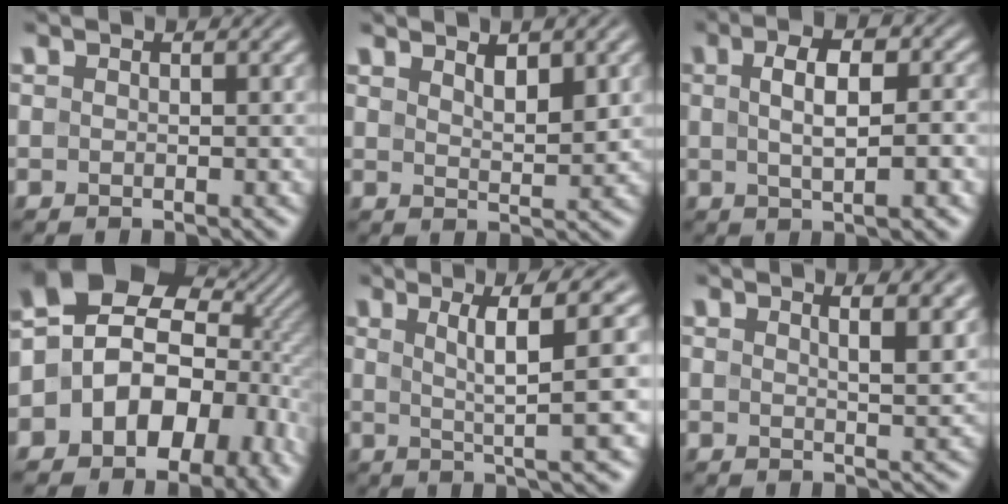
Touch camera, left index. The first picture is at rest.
{"total": 3.1, "force": [1.8, 0.9, 2.4], "torque": [-0.039, -0.002, 0.034]}
{"total": 5.5, "force": [0.5, 2.0, 5.1], "torque": [-0.068, 0.010, 0.004]}
{"total": 16.1, "force": [-2.0, 12.6, 9.9], "torque": [-0.175, 0.004, -0.032]}
{"total": 8.6, "force": [2.2, 1.3, 8.3], "torque": [-0.110, 0.016, 0.037]}
{"total": 5.5, "force": [3.1, 1.9, 4.2], "torque": [-0.033, 0.020, 0.027]}